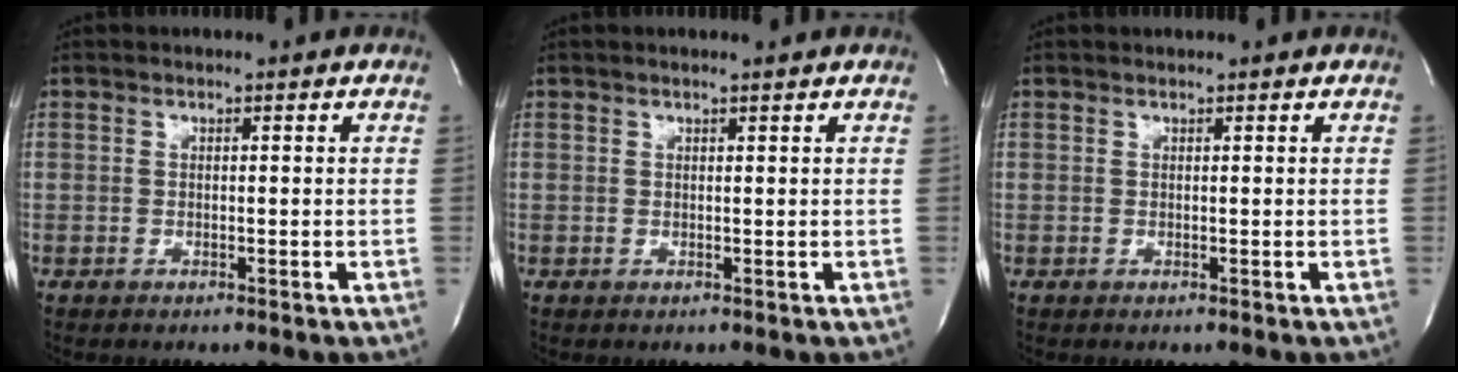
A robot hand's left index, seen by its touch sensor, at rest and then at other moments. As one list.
[{"total": 1.3, "force": [1.0, -0.1, 0.7], "torque": [-0.014, 0.005, 0.018]}, {"total": 0.8, "force": [0.7, -0.1, 0.2], "torque": [-0.005, 0.006, 0.012]}]